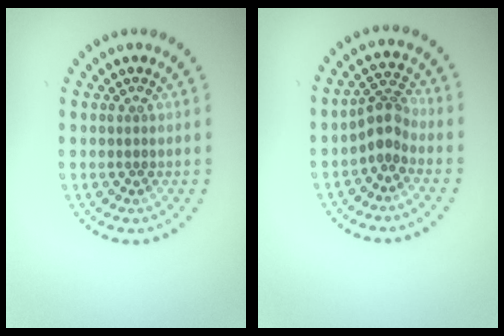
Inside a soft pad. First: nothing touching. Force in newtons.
{"total": 2.5, "press": 1.9, "slide": 1.7}